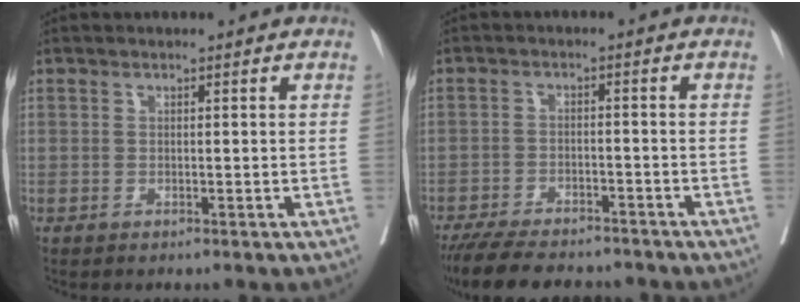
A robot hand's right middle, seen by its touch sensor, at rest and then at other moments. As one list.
[{"total": 12.9, "force": [-11.2, 3.2, 5.4], "torque": [-0.098, -0.010, -0.163]}]